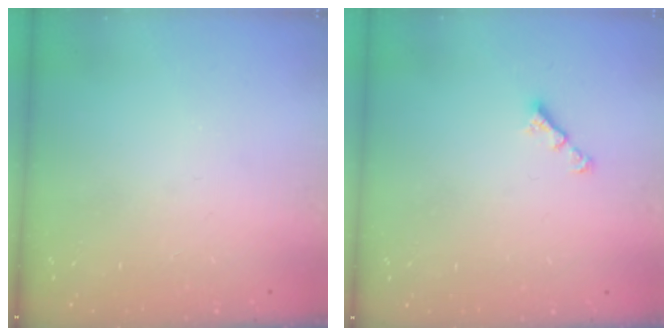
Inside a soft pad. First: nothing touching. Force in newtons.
{"total": 2.8, "press": 2.7, "slide": 0.5}